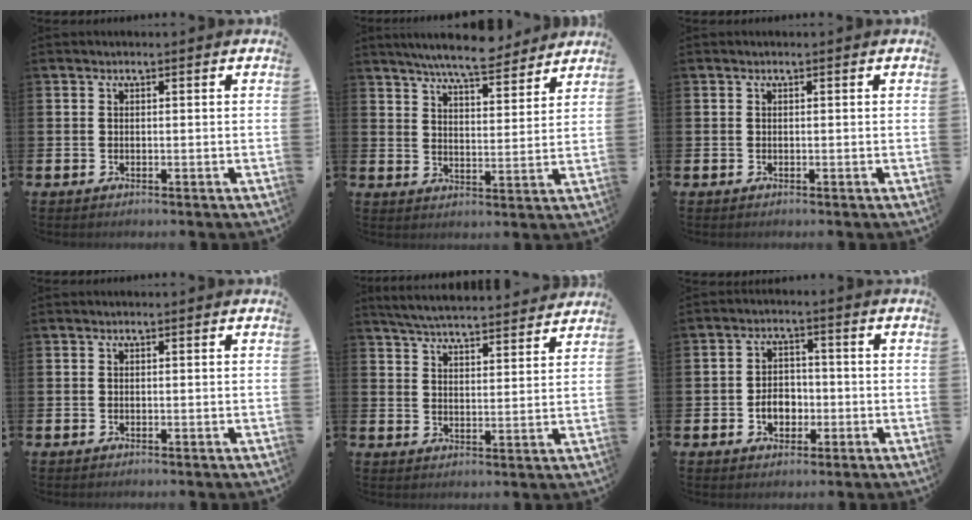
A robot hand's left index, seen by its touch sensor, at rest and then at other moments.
{"total": 7.3, "force": [7.1, 0.7, 2.0], "torque": [-0.049, -0.038, 0.125]}
{"total": 0.0}
{"total": 0.0}
{"total": 5.7, "force": [5.7, 0.2, 0.9], "torque": [-0.033, -0.039, 0.099]}
{"total": 4.0, "force": [-1.2, 2.9, 2.4], "torque": [-0.031, -0.001, -0.029]}